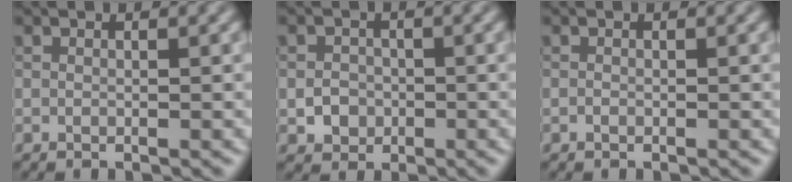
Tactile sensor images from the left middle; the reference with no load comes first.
{"total": 1.9, "force": [-0.5, 1.7, 0.7], "torque": [-0.006, 0.000, -0.012]}
{"total": 0.0}